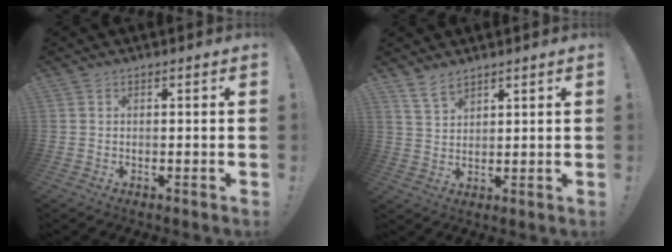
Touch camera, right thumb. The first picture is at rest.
{"total": 5.8, "force": [4.8, 2.5, 2.0], "torque": [-0.037, -0.026, 0.093]}